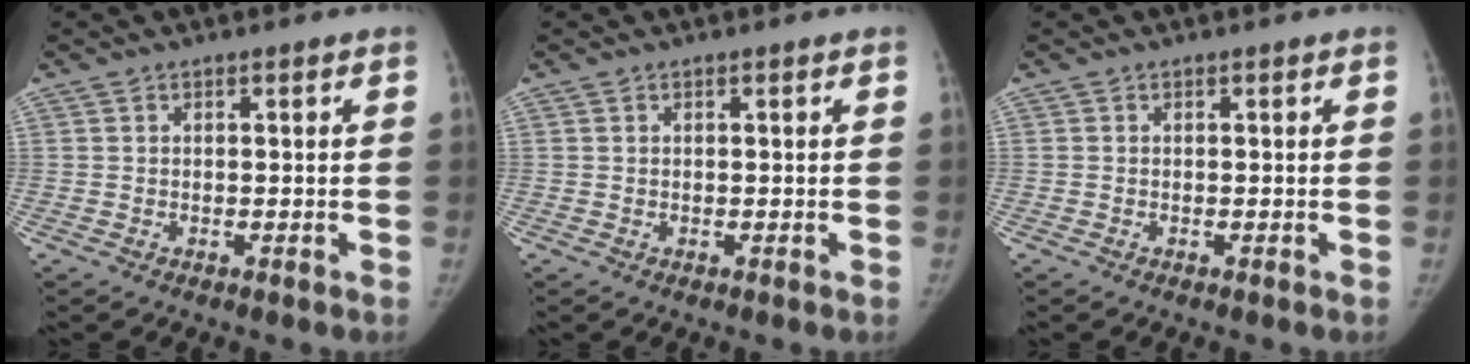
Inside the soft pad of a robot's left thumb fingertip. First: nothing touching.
{"total": 0.0}
{"total": 0.0}